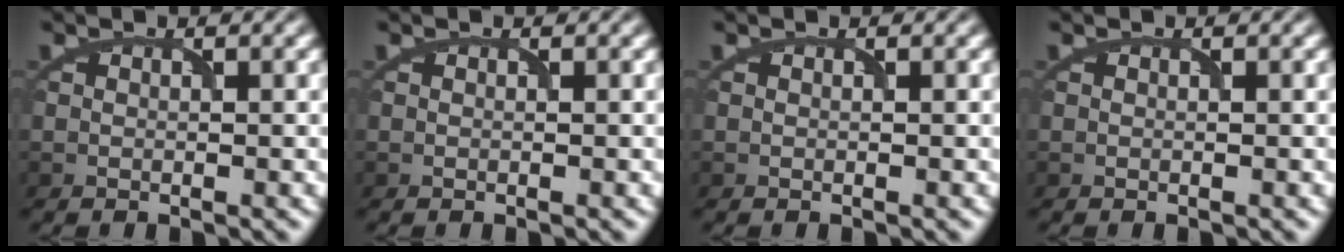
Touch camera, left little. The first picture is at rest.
{"total": 0.0}
{"total": 0.0}
{"total": 0.0}